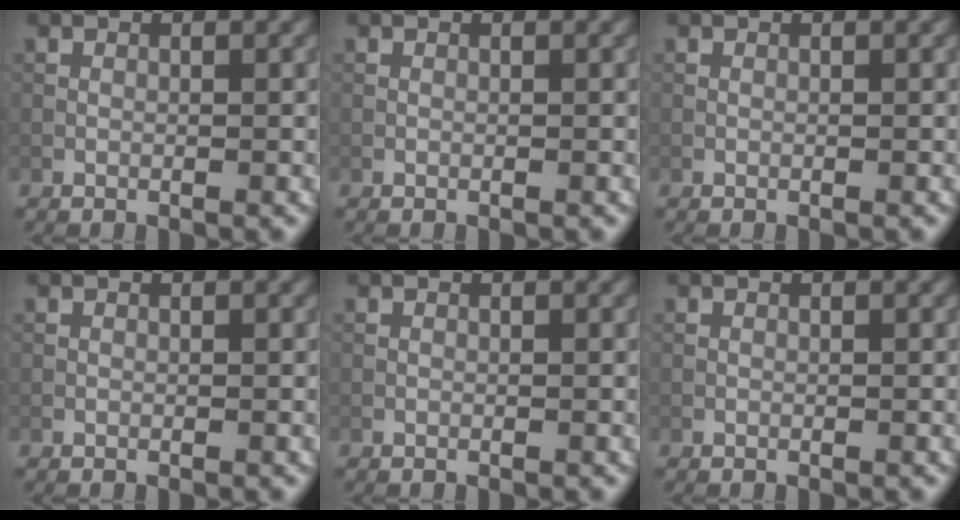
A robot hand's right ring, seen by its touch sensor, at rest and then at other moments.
{"total": 0.0}
{"total": 0.0}
{"total": 0.0}
{"total": 0.0}
{"total": 0.0}